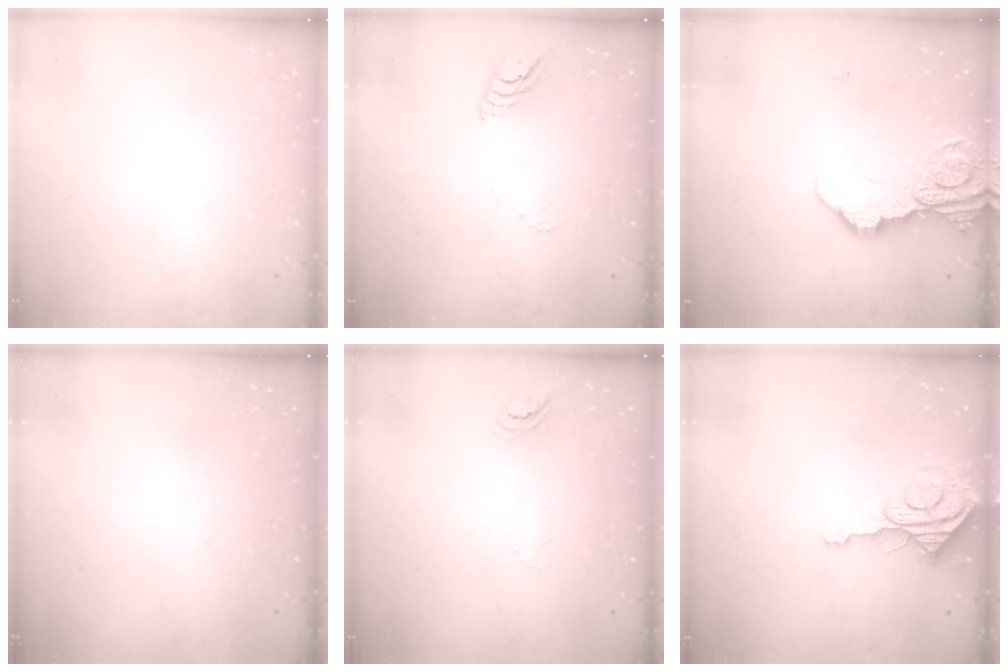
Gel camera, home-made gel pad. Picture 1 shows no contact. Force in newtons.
{"total": 5.6, "press": 5.6, "slide": 0.3}
{"total": 14.6, "press": 14.5, "slide": 1.6}
{"total": 0.0}
{"total": 3.6, "press": 3.5, "slide": 0.3}
{"total": 7.9, "press": 7.9, "slide": 0.5}